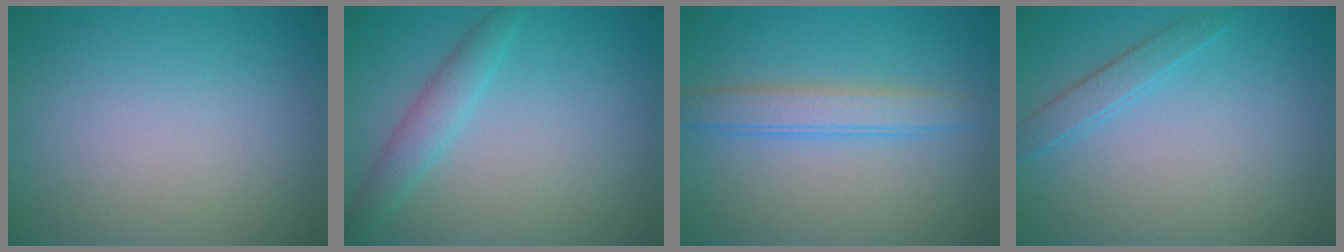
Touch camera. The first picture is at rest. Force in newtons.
{"total": 2.3, "press": 2.3, "slide": 0.1}
{"total": 3.0, "press": 2.9, "slide": 0.2}
{"total": 1.6, "press": 1.6, "slide": 0.1}